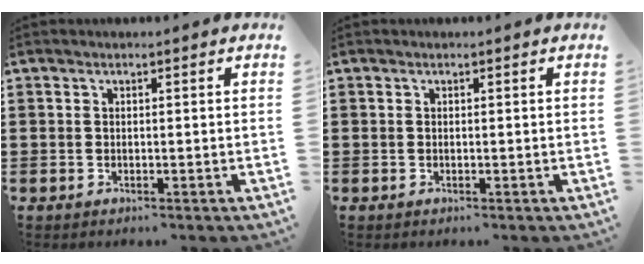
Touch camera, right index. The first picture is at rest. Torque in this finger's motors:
{"motor_torque": [0.28, 0.71, 0.00, 0.00]}